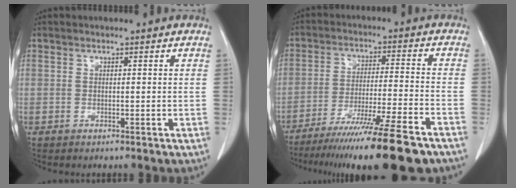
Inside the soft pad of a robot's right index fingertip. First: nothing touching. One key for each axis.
{"total": 18.2, "fx": -14.0, "fy": -0.1, "fz": 11.7, "tx": -0.159, "ty": -0.037, "tz": -0.222}